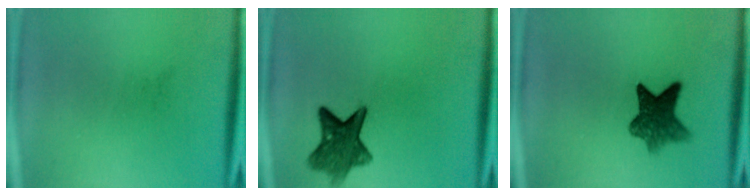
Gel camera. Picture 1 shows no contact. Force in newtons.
{"total": 8.1}
{"total": 7.7}